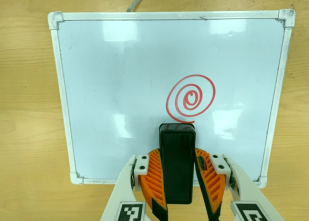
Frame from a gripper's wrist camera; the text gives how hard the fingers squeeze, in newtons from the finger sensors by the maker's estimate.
{"total": 8.4, "left": 6.9, "right": 10.0}